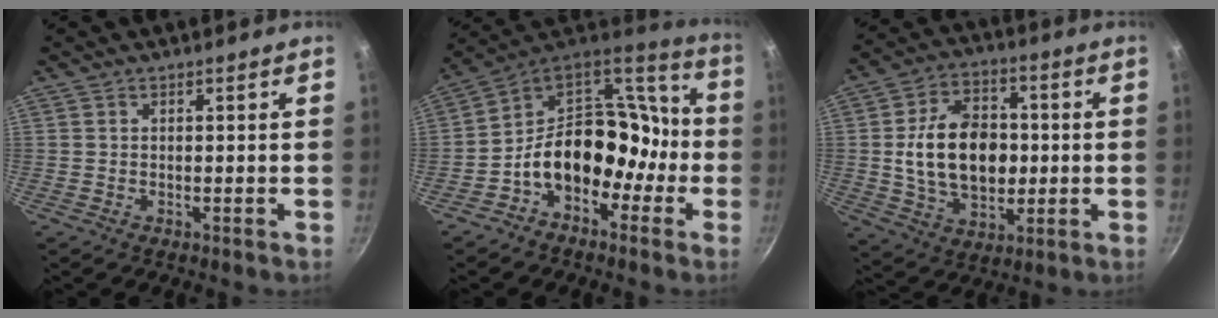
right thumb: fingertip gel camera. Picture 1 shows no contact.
{"total": 17.5, "force": [-5.5, 13.2, 10.1], "torque": [-0.102, 0.090, -0.102]}
{"total": 16.9, "force": [0.1, 11.7, 12.2], "torque": [-0.176, 0.014, 0.005]}